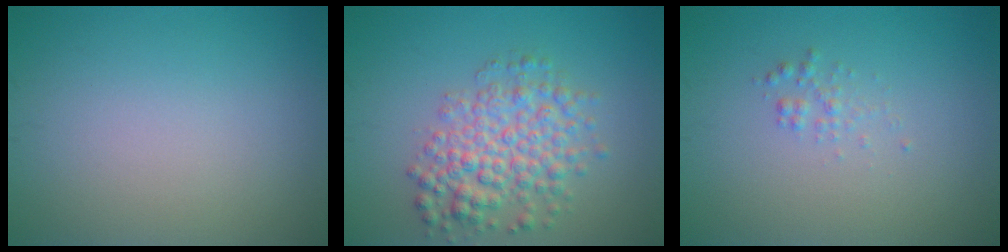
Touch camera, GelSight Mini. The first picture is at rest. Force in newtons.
{"total": 5.1, "press": 5.1, "slide": 0.1}
{"total": 1.0, "press": 1.0, "slide": 0.0}